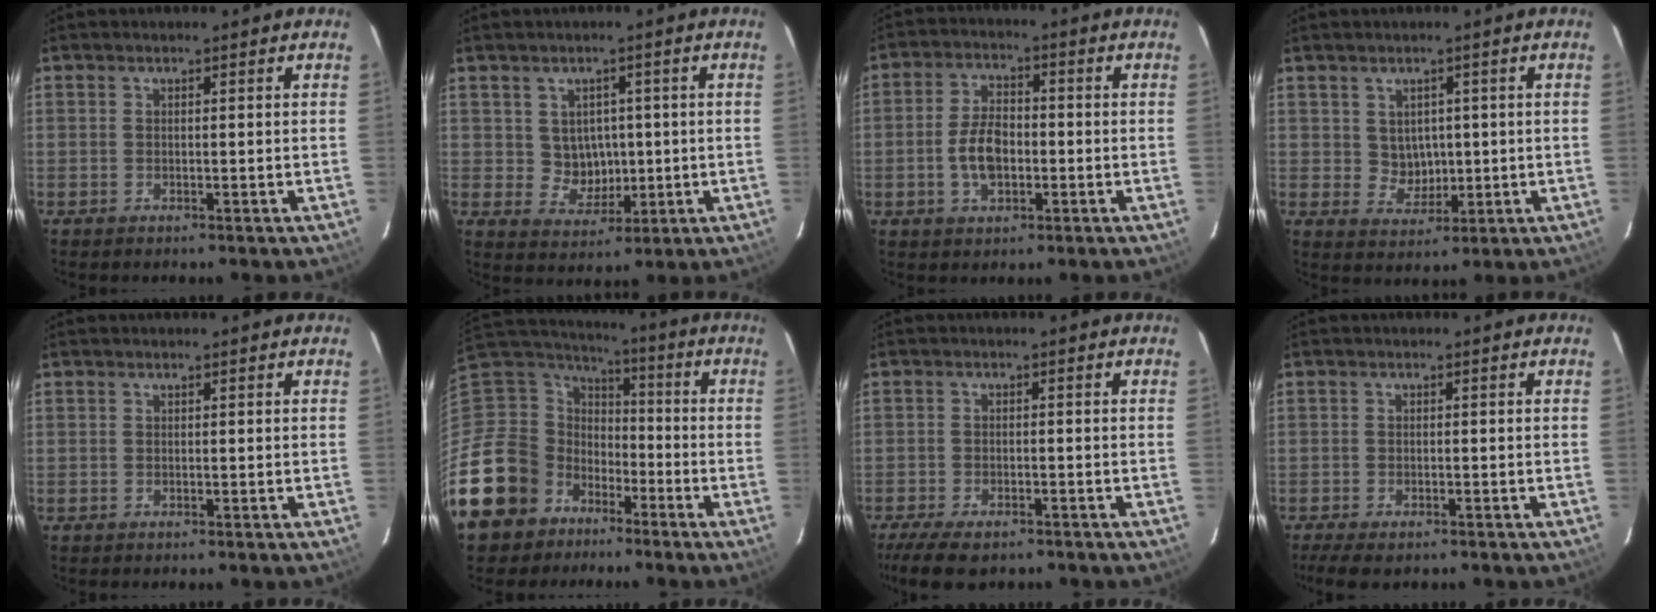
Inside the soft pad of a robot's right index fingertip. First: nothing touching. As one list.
[{"total": 5.4, "force": [0.5, 5.1, 1.6], "torque": [-0.032, 0.006, 0.022]}, {"total": 7.2, "force": [-1.6, 4.2, 5.6], "torque": [-0.112, 0.009, -0.024]}, {"total": 4.2, "force": [0.8, 3.9, 1.4], "torque": [-0.024, 0.004, 0.025]}, {"total": 0.0}, {"total": 17.5, "force": [-9.8, 13.8, 4.6], "torque": [-0.142, 0.035, -0.167]}, {"total": 8.7, "force": [-6.8, 3.0, 4.5], "torque": [-0.111, -0.027, -0.117]}, {"total": 5.8, "force": [-4.5, 1.8, 3.2], "torque": [-0.078, -0.024, -0.077]}]